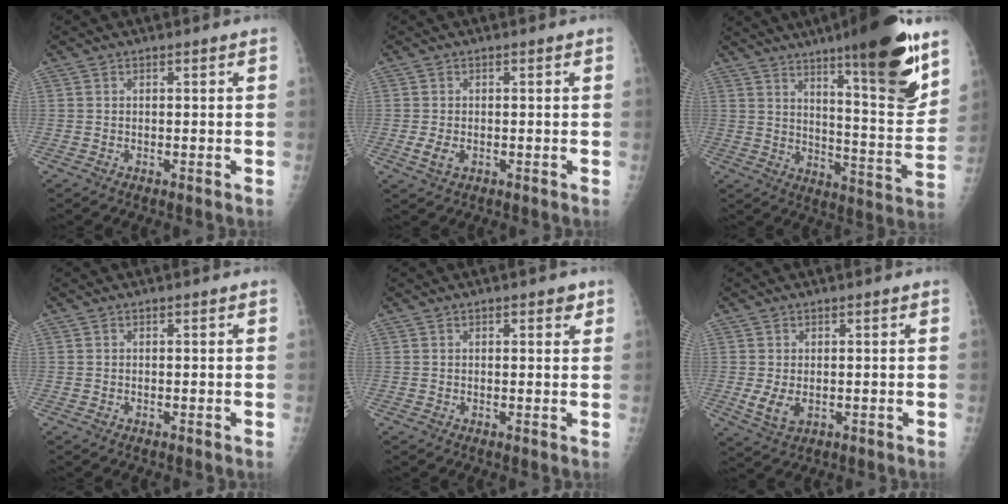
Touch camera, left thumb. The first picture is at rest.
{"total": 2.7, "force": [-0.8, 1.6, 2.0], "torque": [-0.044, -0.004, -0.012]}
{"total": 21.6, "force": [13.3, 3.8, 16.6], "torque": [-0.211, -0.077, 0.202]}
{"total": 0.0}
{"total": 2.2, "force": [1.3, 1.0, 1.5], "torque": [-0.009, -0.003, 0.015]}
{"total": 4.2, "force": [-0.5, 2.6, 3.3], "torque": [-0.064, -0.012, 0.000]}